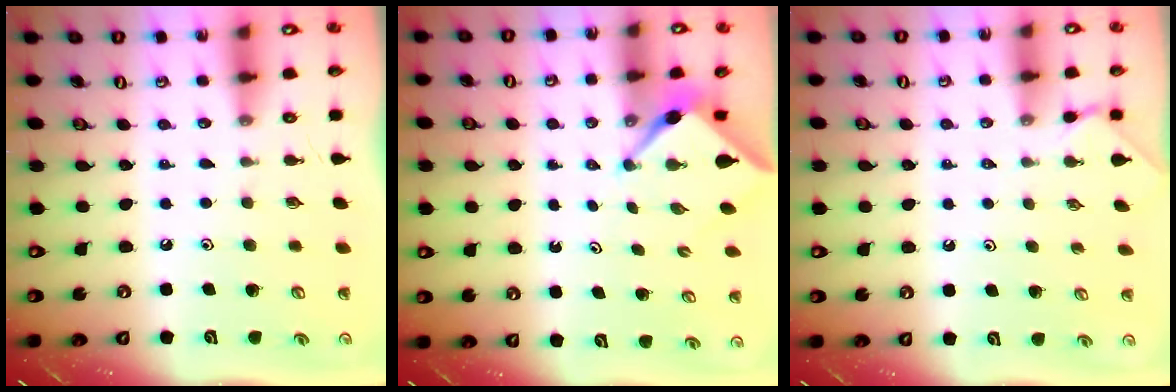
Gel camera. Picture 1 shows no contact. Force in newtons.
{"total": 3.2, "press": 3.2, "slide": 0.3}
{"total": 1.4, "press": 1.4, "slide": 0.2}